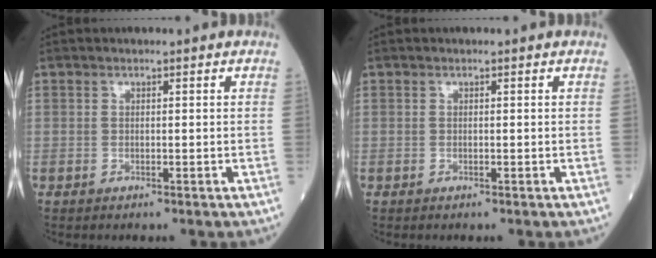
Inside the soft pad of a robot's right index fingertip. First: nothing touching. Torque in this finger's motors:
{"motor_torque": [0.00, 0.00, 0.00, -0.01]}